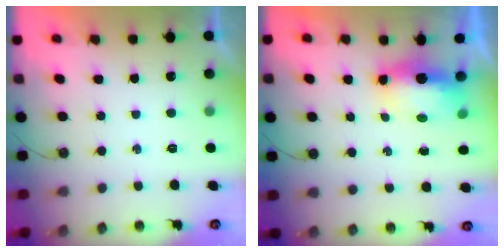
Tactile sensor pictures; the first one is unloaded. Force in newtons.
{"total": 7.7, "press": 7.7, "slide": 0.4}